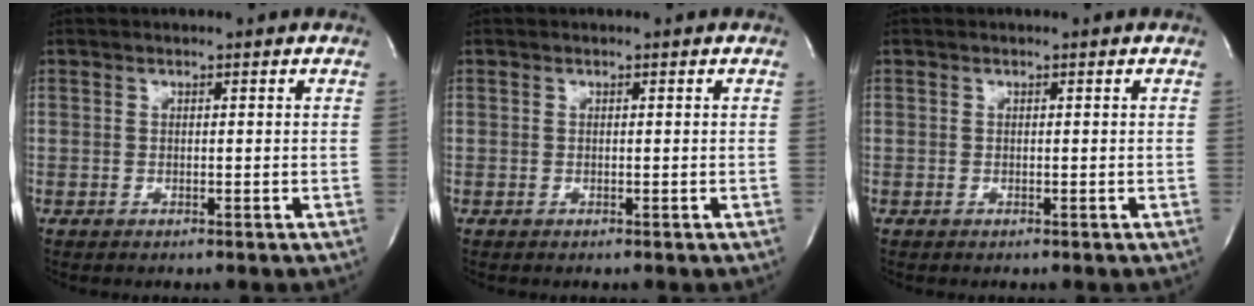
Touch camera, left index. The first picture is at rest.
{"total": 0.0}
{"total": 0.0}